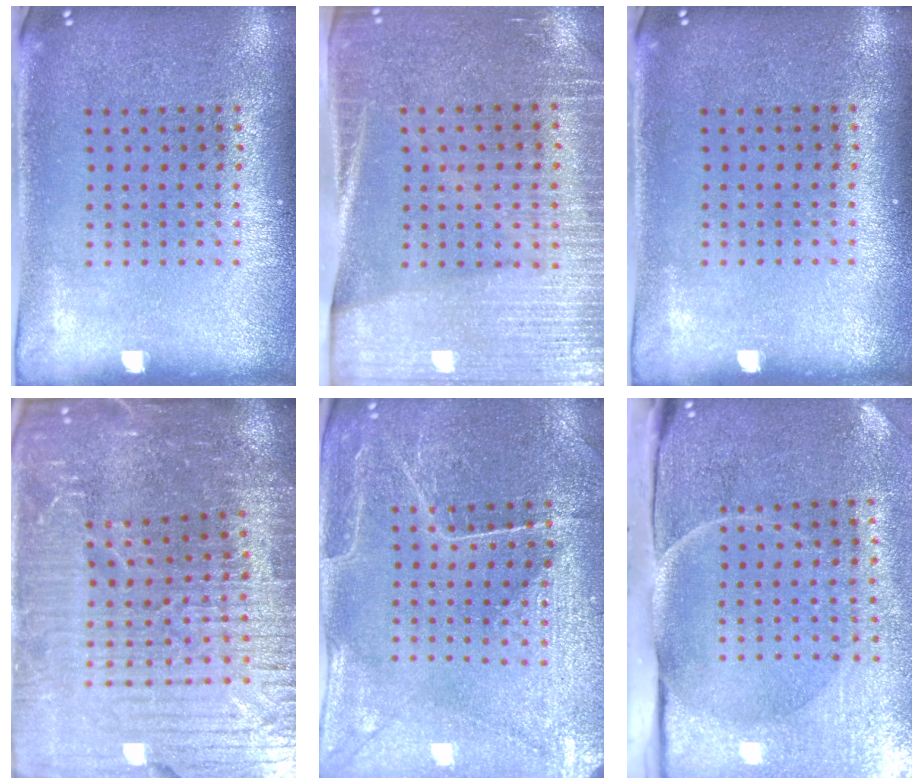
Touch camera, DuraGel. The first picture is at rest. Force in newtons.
{"total": 3.4, "press": 3.0, "slide": 1.5}
{"total": 0.0}
{"total": 5.8, "press": 5.2, "slide": 2.6}
{"total": 1.3, "press": 1.3, "slide": 0.3}
{"total": 5.1, "press": 4.0, "slide": 3.1}